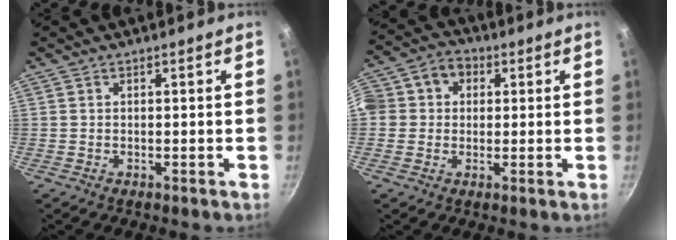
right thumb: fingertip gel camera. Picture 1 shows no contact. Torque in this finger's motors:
{"motor_torque": [-0.16, 0.38, 0.20, 0.23, 0.21]}